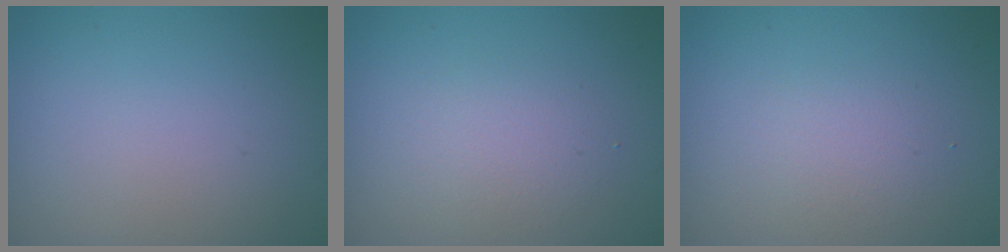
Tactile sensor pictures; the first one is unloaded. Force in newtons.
{"total": 2.1, "press": 2.1, "slide": 0.1}
{"total": 1.4, "press": 1.4, "slide": 0.0}